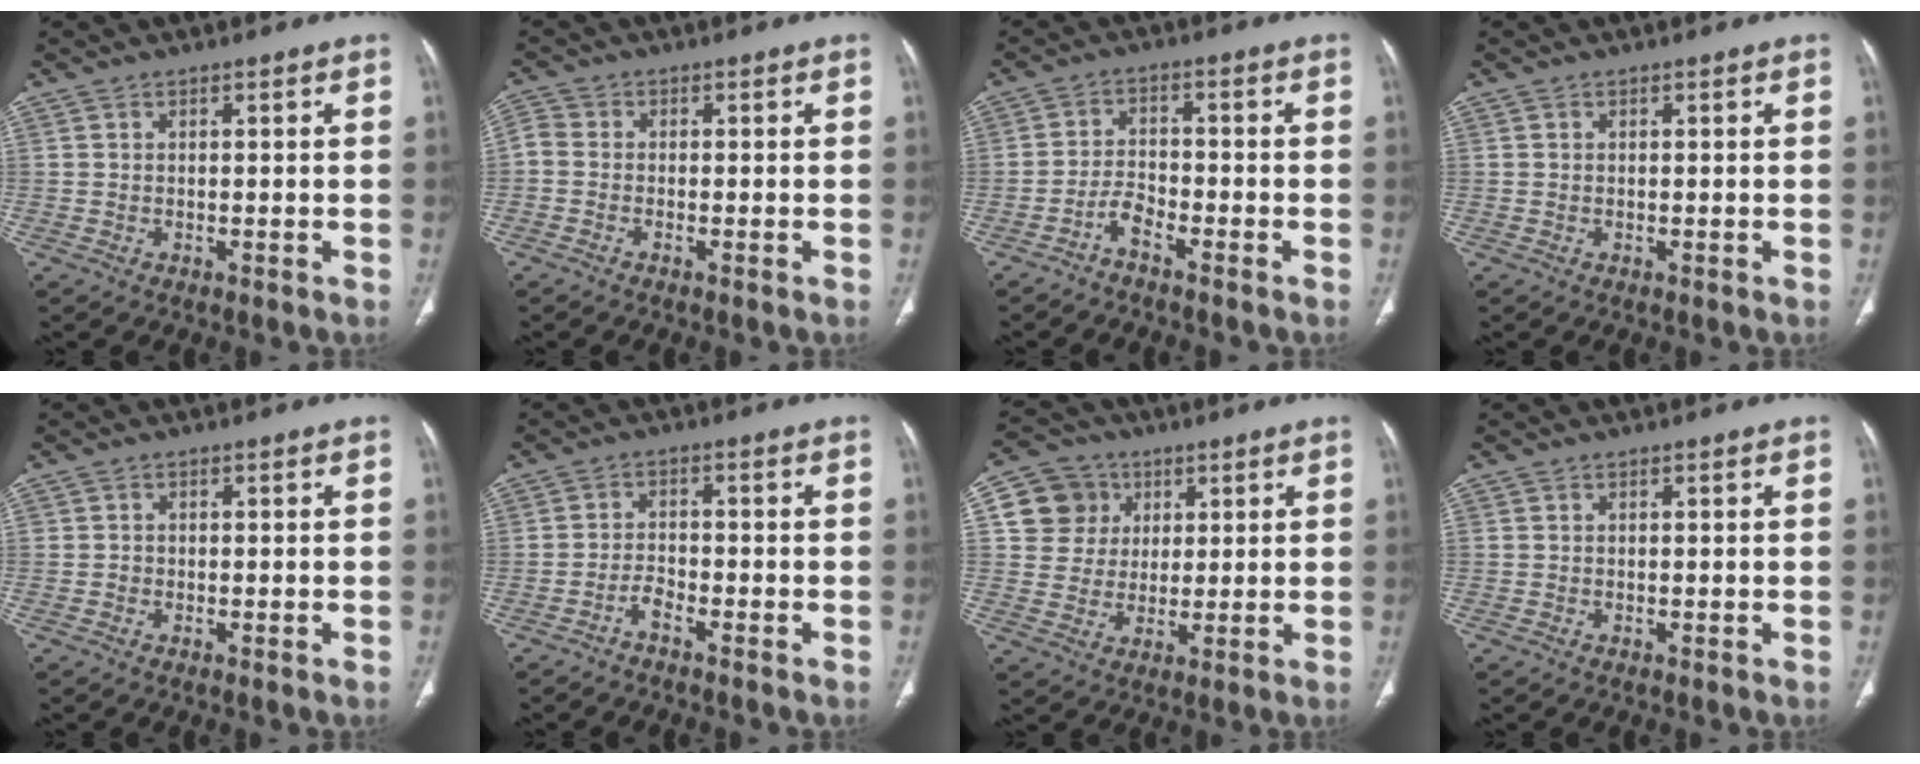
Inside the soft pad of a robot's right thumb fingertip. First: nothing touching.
{"total": 2.6, "force": [-1.1, 1.7, 1.5], "torque": [-0.038, 0.010, -0.033]}
{"total": 3.4, "force": [-2.7, 1.0, 1.8], "torque": [-0.036, 0.023, -0.056]}
{"total": 0.0}
{"total": 0.7, "force": [-0.4, 0.4, 0.3], "torque": [-0.002, 0.002, -0.010]}
{"total": 2.5, "force": [-2.0, 0.6, 1.4], "torque": [-0.029, 0.017, -0.042]}
{"total": 9.3, "force": [2.8, 8.7, 2.0], "torque": [-0.004, 0.000, 0.048]}
{"total": 0.0}